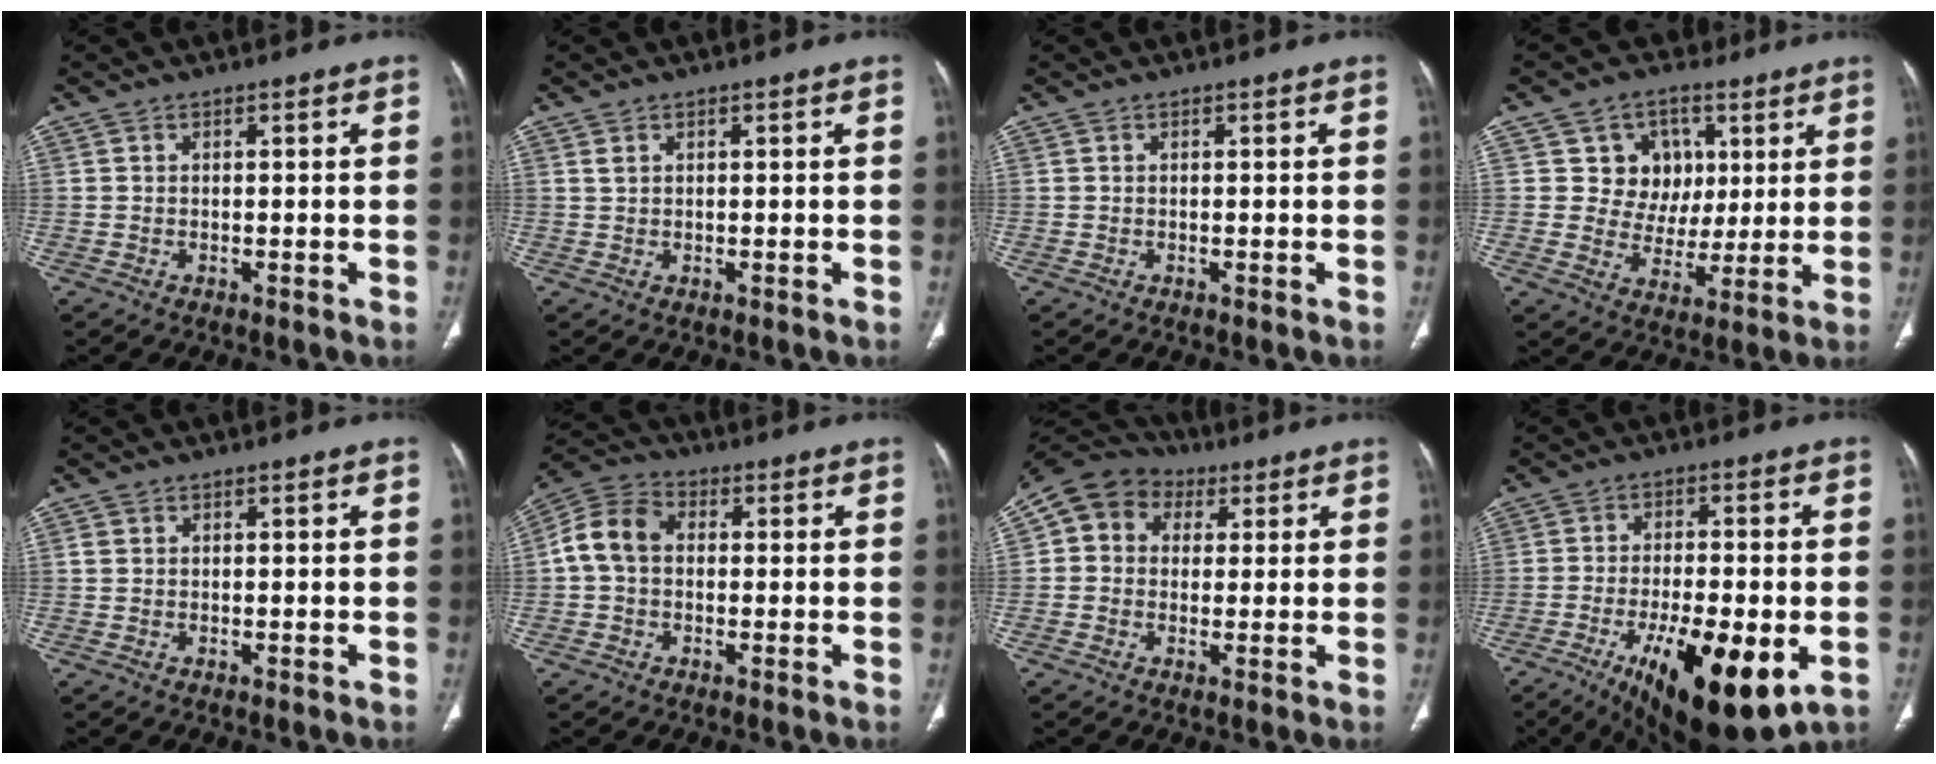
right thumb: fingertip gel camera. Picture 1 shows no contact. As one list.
[{"total": 0.7, "force": [0.5, 0.4, 0.4], "torque": [-0.009, 0.005, 0.012]}, {"total": 0.0}, {"total": 11.6, "force": [4.7, 10.4, 2.3], "torque": [0.007, -0.004, 0.077]}, {"total": 0.7, "force": [0.1, 0.7, 0.3], "torque": [-0.002, 0.004, 0.003]}, {"total": 8.3, "force": [0.3, 6.3, 5.4], "torque": [-0.101, 0.028, -0.004]}, {"total": 10.0, "force": [2.6, 8.4, 4.6], "torque": [-0.062, 0.023, 0.032]}, {"total": 19.8, "force": [-7.4, 7.2, 16.9], "torque": [-0.238, -0.007, -0.099]}]